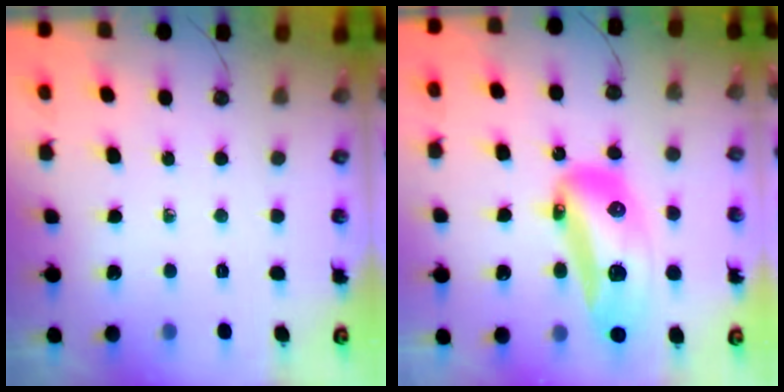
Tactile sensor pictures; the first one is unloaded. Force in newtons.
{"total": 21.7, "press": 21.5, "slide": 3.2}